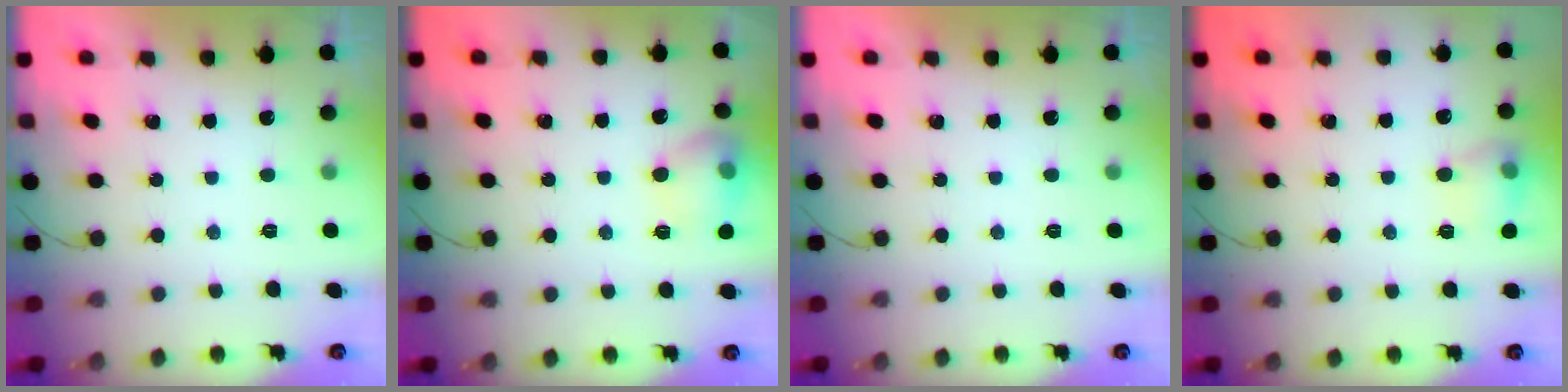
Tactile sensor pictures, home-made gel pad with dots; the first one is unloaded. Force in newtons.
{"total": 11.2, "press": 11.2, "slide": 0.8}
{"total": 0.0}
{"total": 9.4, "press": 9.4, "slide": 0.6}